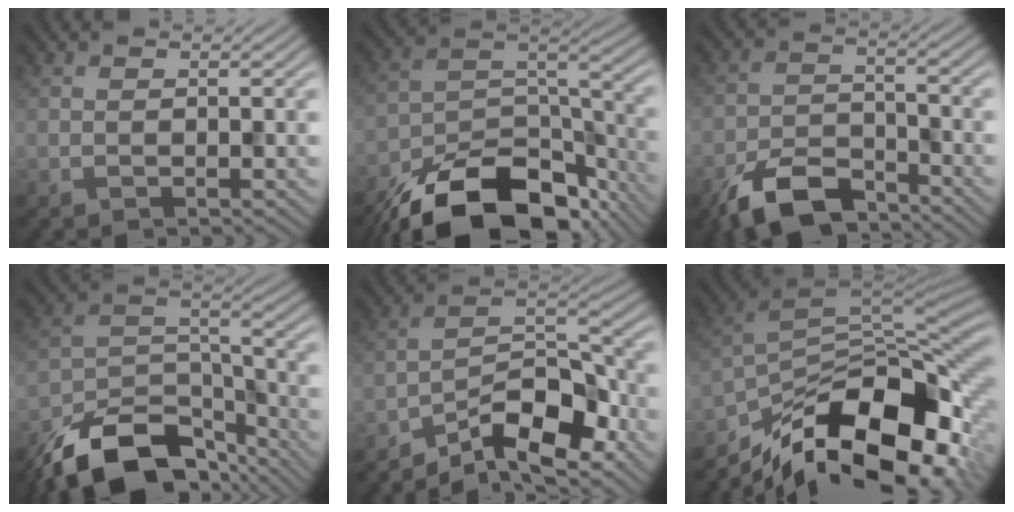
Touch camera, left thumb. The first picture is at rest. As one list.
[{"total": 18.2, "force": [-13.4, 8.4, 9.0], "torque": [-0.197, -0.044, -0.193]}, {"total": 8.9, "force": [-6.8, 3.6, 4.5], "torque": [-0.078, -0.008, -0.140]}, {"total": 15.7, "force": [-11.7, 6.9, 7.9], "torque": [-0.178, -0.020, -0.194]}, {"total": 9.7, "force": [-7.2, 3.0, 5.8], "torque": [-0.084, 0.011, -0.146]}, {"total": 16.5, "force": [-9.4, 7.3, 11.4], "torque": [-0.214, -0.025, -0.153]}]